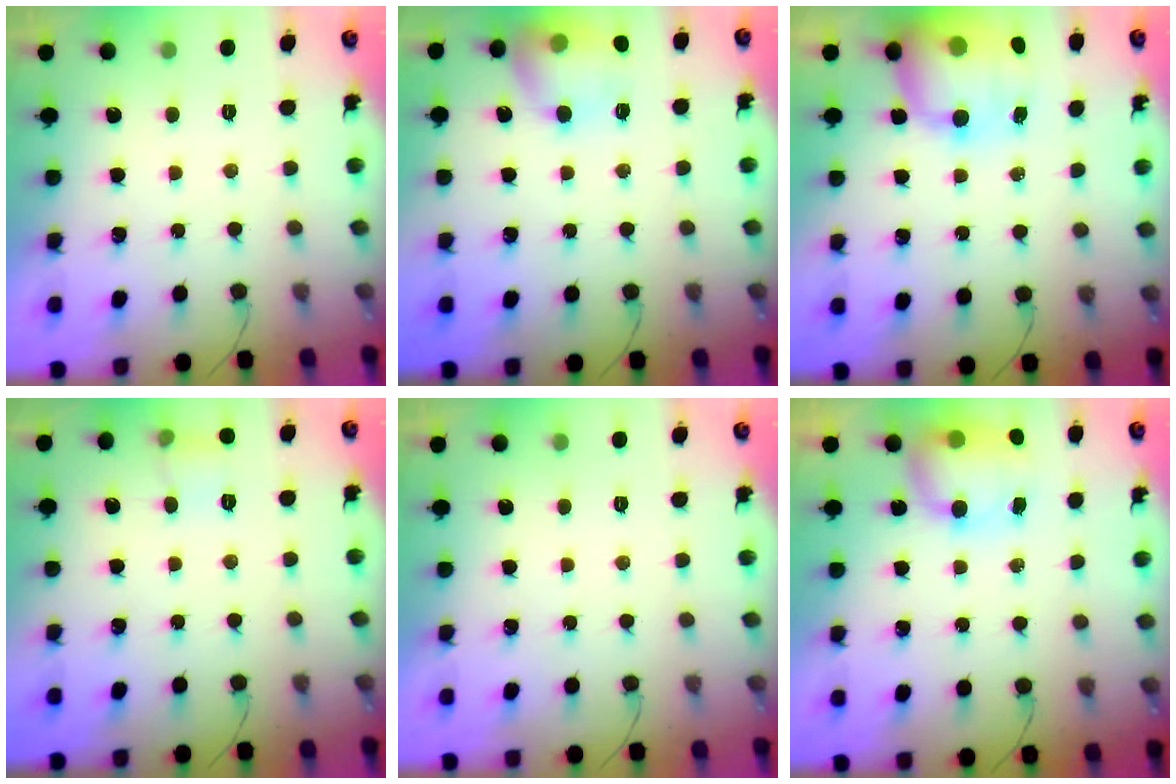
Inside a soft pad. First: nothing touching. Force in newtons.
{"total": 13.7, "press": 13.7, "slide": 1.2}
{"total": 14.3, "press": 13.8, "slide": 3.9}
{"total": 6.7, "press": 6.5, "slide": 1.5}
{"total": 0.0}
{"total": 9.6, "press": 8.3, "slide": 4.7}